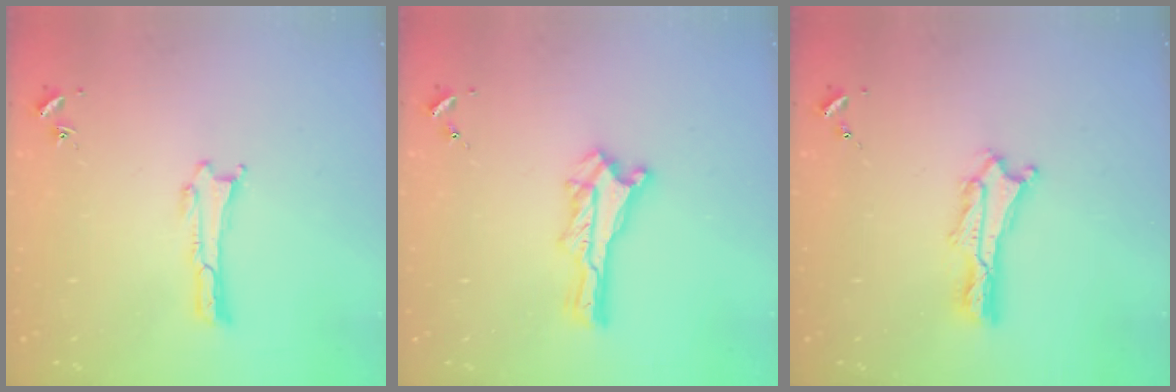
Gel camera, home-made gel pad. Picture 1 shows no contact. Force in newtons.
{"total": 0.6, "press": 0.5, "slide": 0.2}
{"total": 2.2, "press": 2.2, "slide": 0.3}